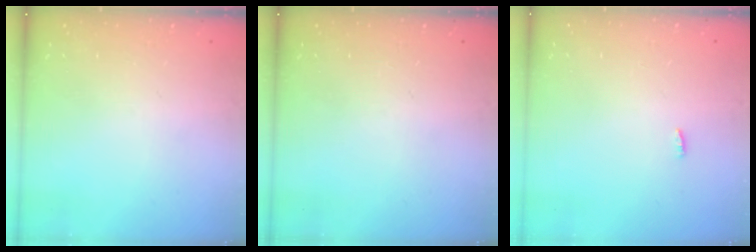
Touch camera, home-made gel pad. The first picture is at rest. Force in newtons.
{"total": 0.0}
{"total": 6.6, "press": 2.7, "slide": 6.1}